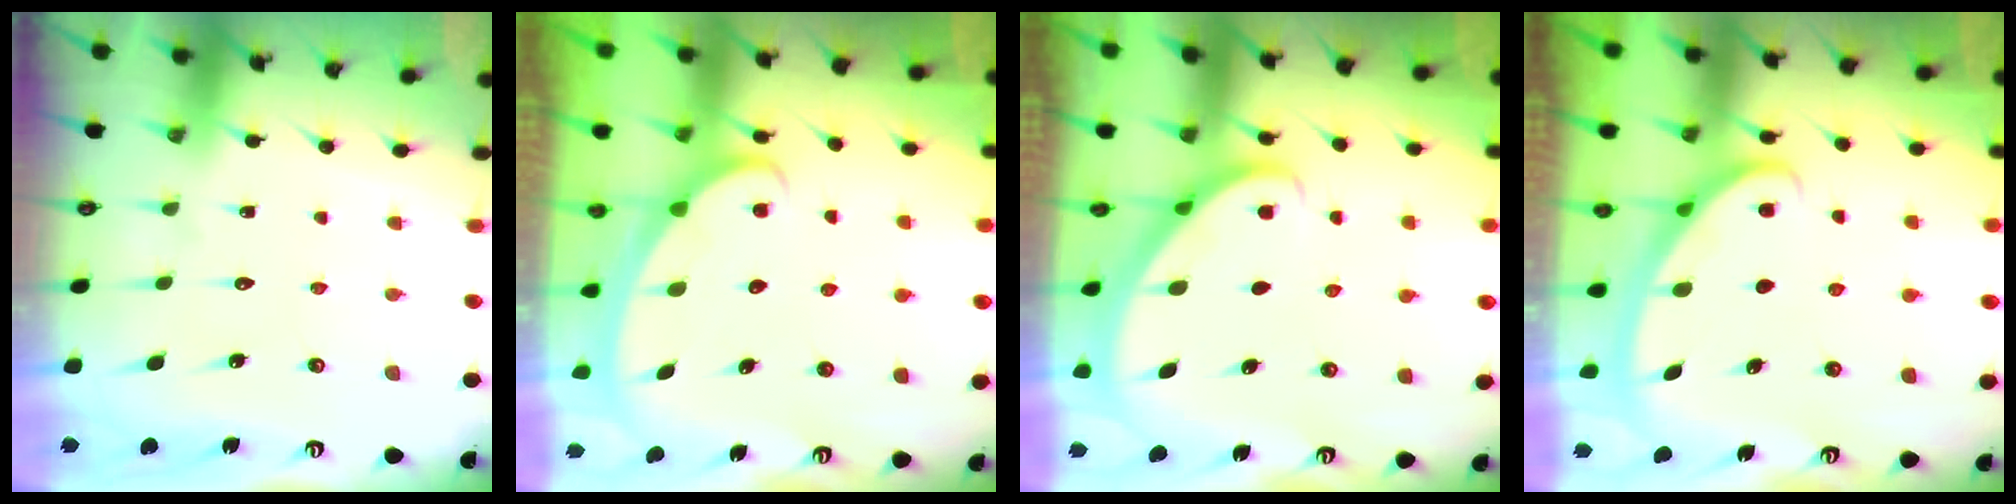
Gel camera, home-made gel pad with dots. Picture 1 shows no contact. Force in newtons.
{"total": 2.4, "press": 2.4, "slide": 0.3}
{"total": 2.8, "press": 2.8, "slide": 0.2}
{"total": 2.8, "press": 2.8, "slide": 0.4}